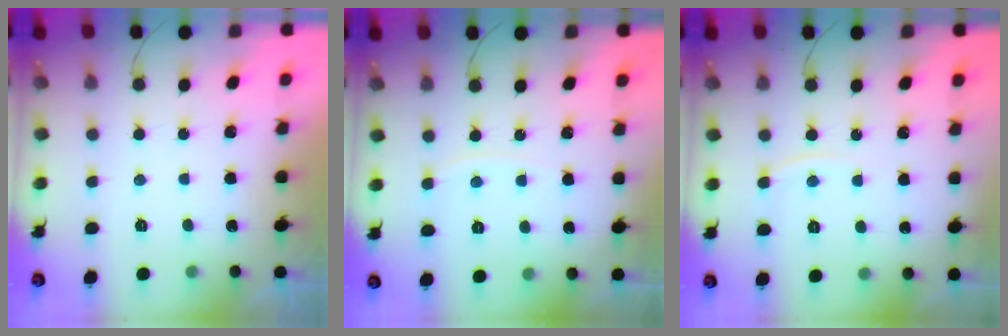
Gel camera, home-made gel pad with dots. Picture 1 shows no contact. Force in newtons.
{"total": 3.3, "press": 3.3, "slide": 0.5}
{"total": 4.6, "press": 4.6, "slide": 0.7}